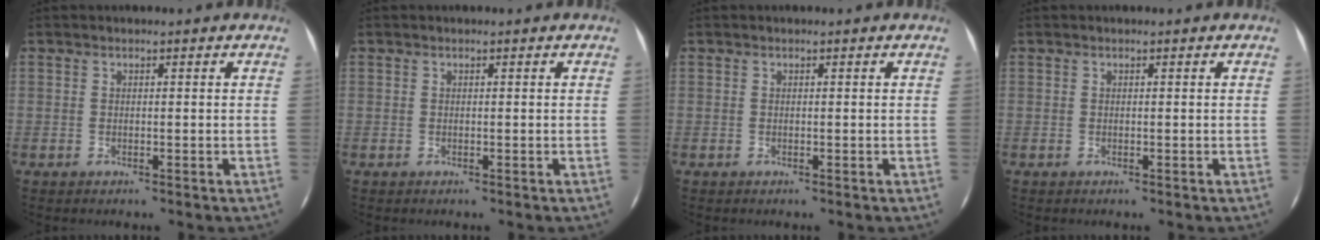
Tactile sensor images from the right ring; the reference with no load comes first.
{"total": 0.0}
{"total": 0.0}
{"total": 0.0}